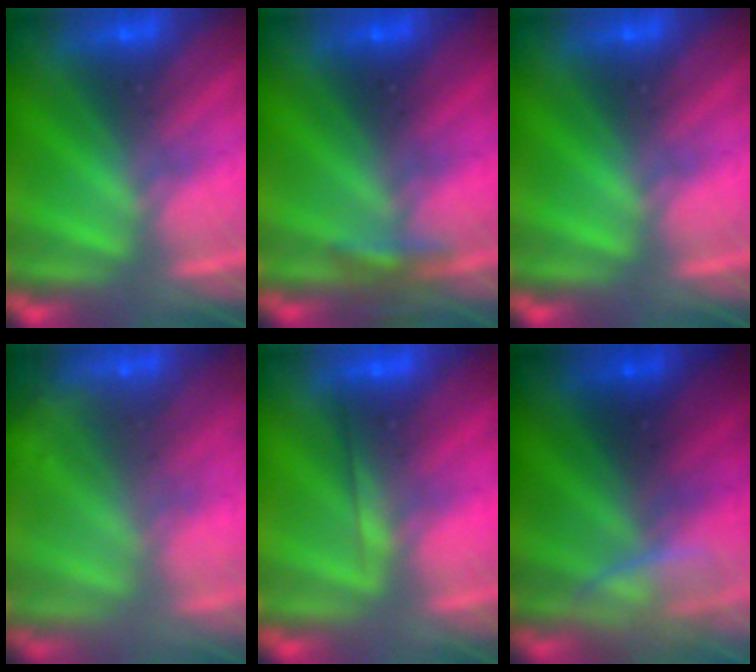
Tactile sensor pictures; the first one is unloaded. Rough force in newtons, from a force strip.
{"total": 3.0}
{"total": 0.0}
{"total": 7.5}
{"total": 1.9}
{"total": 2.4}